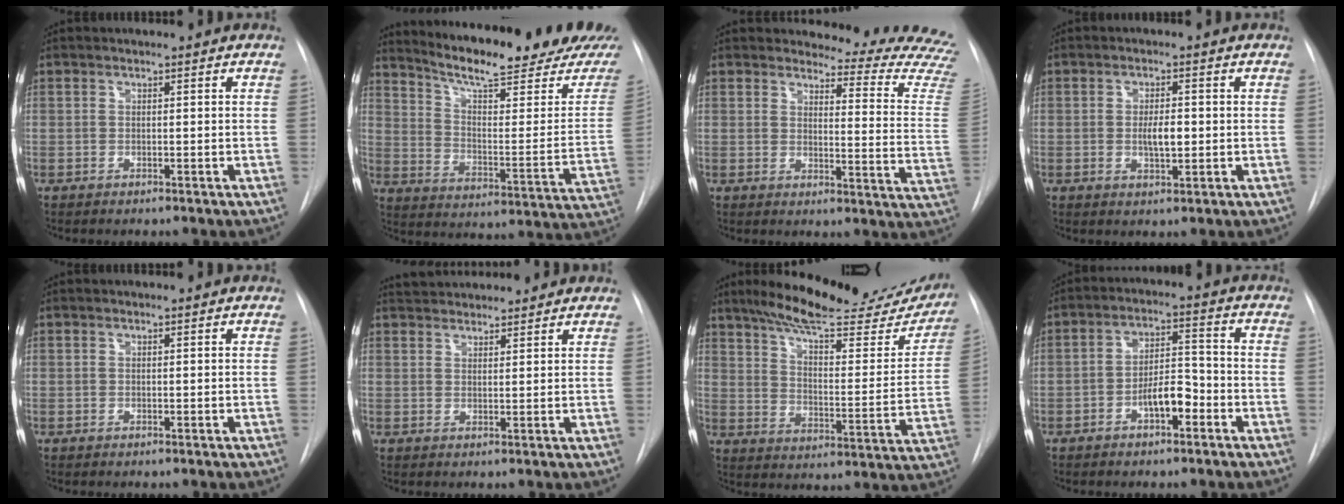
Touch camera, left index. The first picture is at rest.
{"total": 23.3, "force": [20.6, 1.3, 10.7], "torque": [-0.158, -0.077, 0.274]}
{"total": 17.1, "force": [16.8, 0.9, 2.7], "torque": [-0.015, -0.150, 0.161]}
{"total": 3.6, "force": [-0.2, 1.2, 3.4], "torque": [-0.058, -0.001, -0.002]}
{"total": 0.0}
{"total": 6.6, "force": [6.3, 1.3, 1.4], "torque": [-0.022, 0.038, 0.094]}
{"total": 25.9, "force": [21.8, 5.9, 12.6], "torque": [-0.181, -0.025, 0.285]}
{"total": 5.9, "force": [-2.9, 2.2, 4.7], "torque": [-0.083, 0.018, -0.047]}